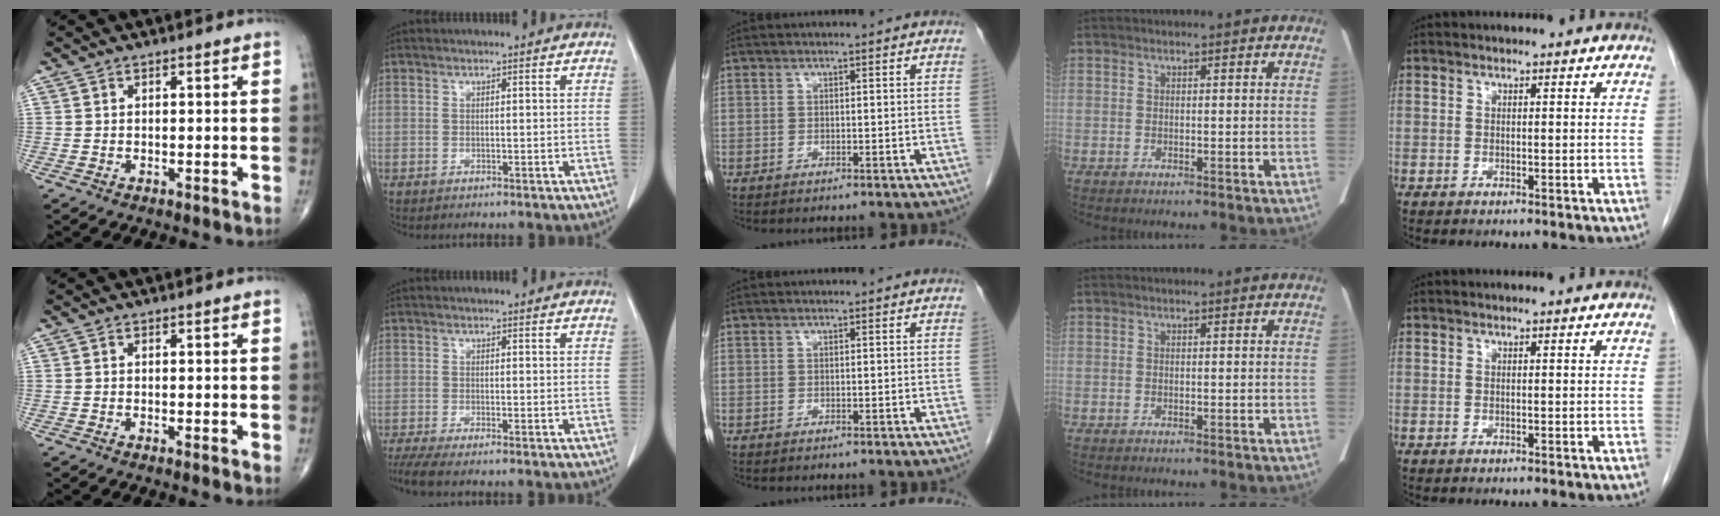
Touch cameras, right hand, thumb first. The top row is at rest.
{"thumb": {"total": 1.3, "force": [0.1, 0.3, 1.2], "torque": [-0.021, -0.005, -0.002]}, "index": {"total": 4.2, "force": [-3.3, -0.1, 2.6], "torque": [-0.048, -0.009, -0.062]}}